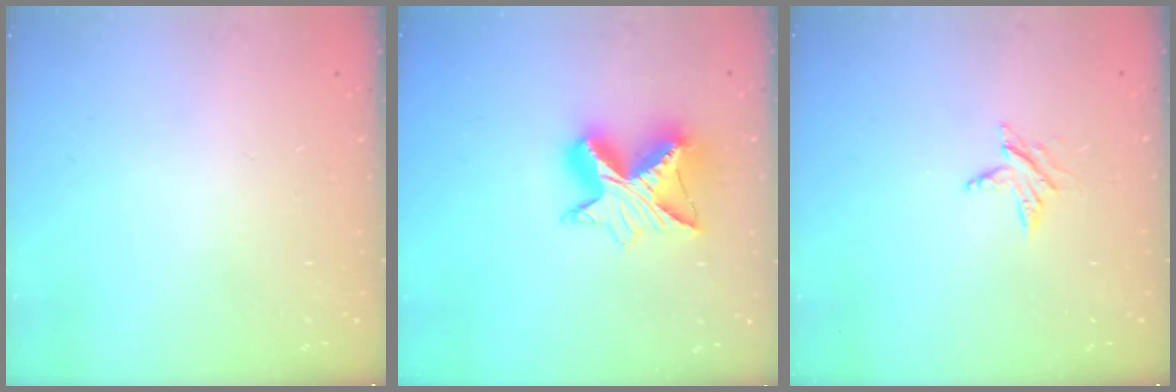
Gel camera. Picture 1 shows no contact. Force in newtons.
{"total": 12.8, "press": 12.8, "slide": 0.8}
{"total": 3.8, "press": 3.8, "slide": 0.5}